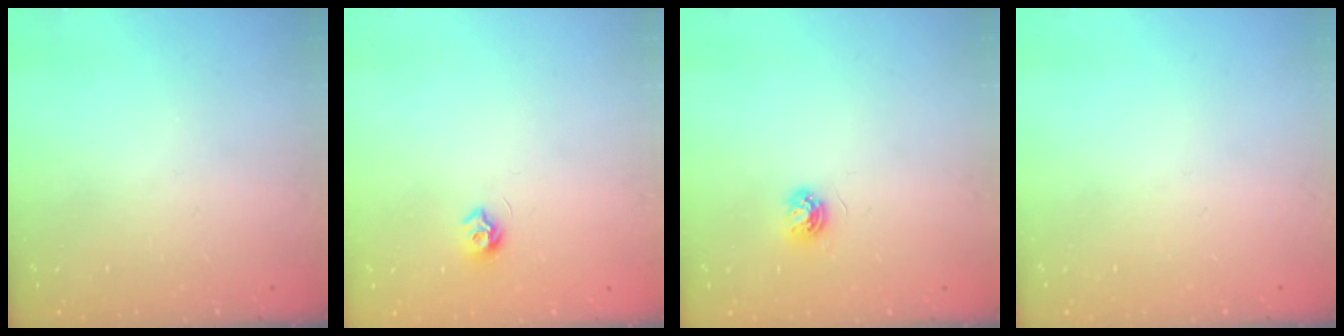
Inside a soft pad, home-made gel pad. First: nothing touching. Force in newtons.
{"total": 6.4, "press": 6.3, "slide": 0.6}
{"total": 5.2, "press": 5.1, "slide": 0.6}
{"total": 0.0}